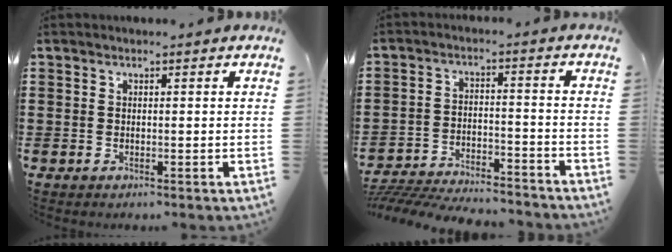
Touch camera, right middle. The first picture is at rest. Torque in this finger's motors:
{"motor_torque": [0.62, -0.59, 0.35, 0.17]}